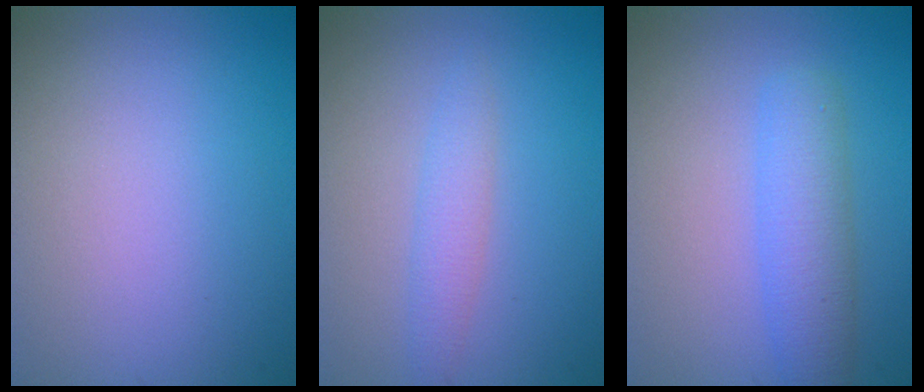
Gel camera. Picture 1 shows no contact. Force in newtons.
{"total": 2.0, "press": 2.0, "slide": 0.0}
{"total": 3.7, "press": 3.7, "slide": 0.1}